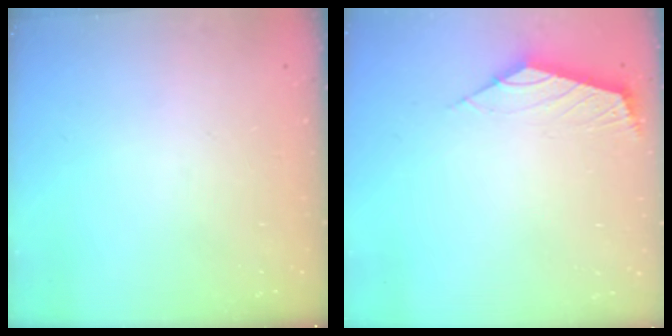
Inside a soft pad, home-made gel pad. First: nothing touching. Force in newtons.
{"total": 2.5, "press": 2.4, "slide": 0.7}